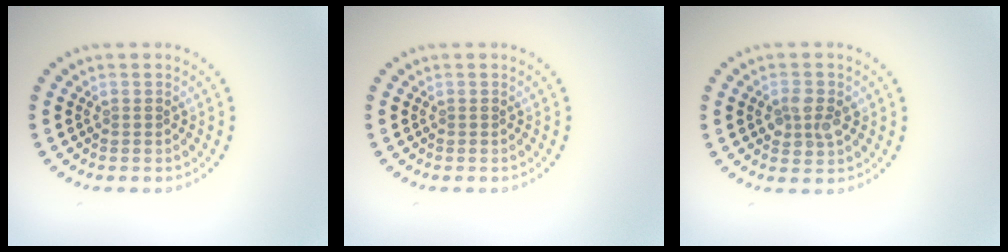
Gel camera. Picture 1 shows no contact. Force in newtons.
{"total": 0.0}
{"total": 2.5, "press": 2.5, "slide": 0.1}